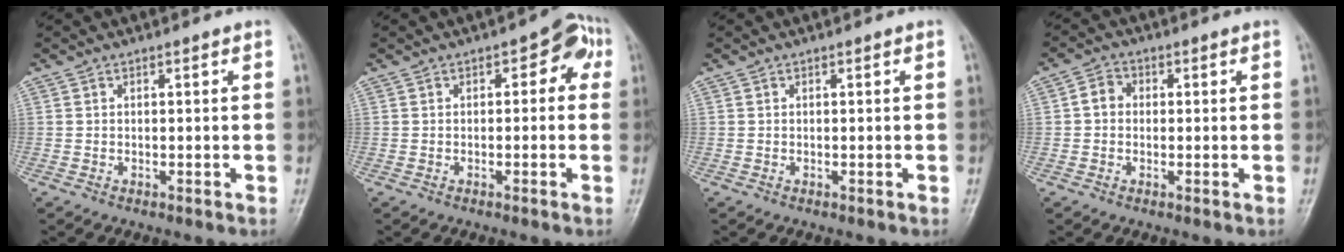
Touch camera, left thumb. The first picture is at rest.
{"total": 5.1, "force": [0.5, 3.2, 3.9], "torque": [-0.014, 0.020, -0.006]}
{"total": 0.0}
{"total": 3.5, "force": [-0.1, 3.1, 1.7], "torque": [-0.015, 0.010, -0.011]}